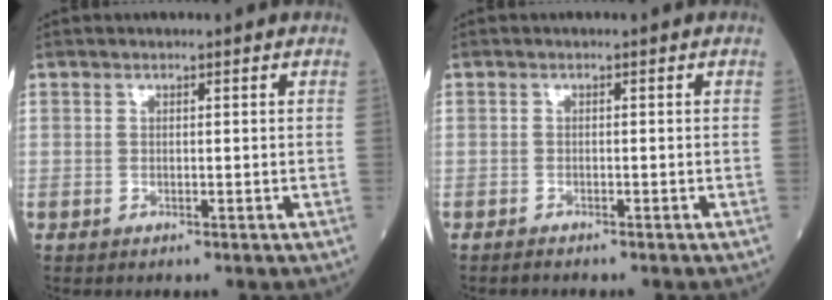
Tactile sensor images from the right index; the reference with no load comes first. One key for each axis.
{"total": 0.8, "fx": -0.8, "fy": 0.0, "fz": 0.1, "tx": -0.010, "ty": -0.002, "tz": -0.015}